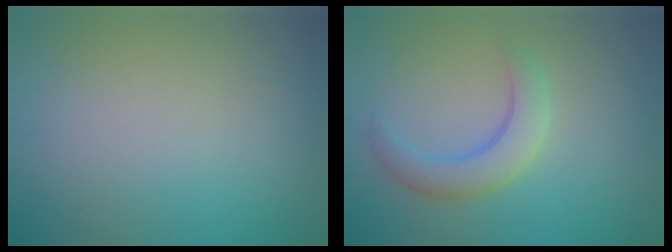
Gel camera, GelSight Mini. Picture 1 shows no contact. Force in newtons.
{"total": 3.4, "press": 3.4, "slide": 0.3}